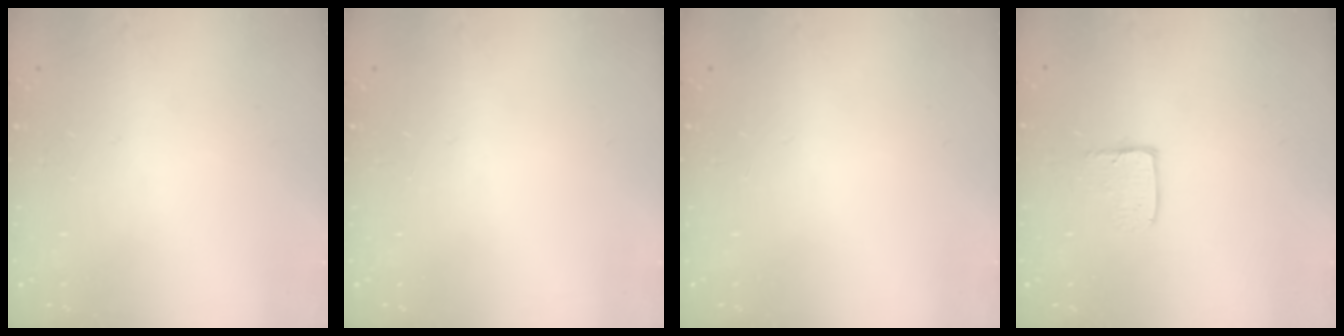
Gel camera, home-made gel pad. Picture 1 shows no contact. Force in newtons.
{"total": 0.0}
{"total": 0.0}
{"total": 3.9, "press": 3.9, "slide": 0.4}